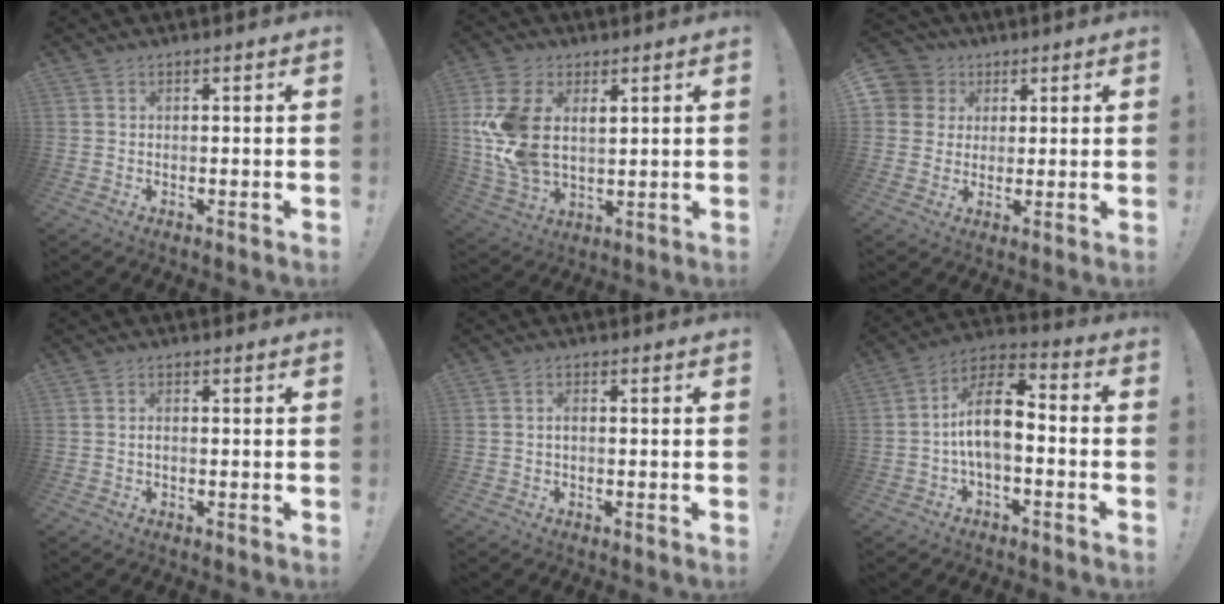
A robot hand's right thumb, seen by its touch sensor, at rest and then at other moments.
{"total": 15.0, "force": [4.2, 10.1, 10.3], "torque": [-0.194, -0.024, 0.081]}
{"total": 7.0, "force": [2.2, 6.4, 1.4], "torque": [-0.029, -0.010, 0.044]}
{"total": 1.1, "force": [-0.6, 0.3, 0.9], "torque": [-0.021, 0.004, -0.009]}
{"total": 1.5, "force": [-0.4, 0.6, 1.3], "torque": [-0.030, 0.006, -0.007]}
{"total": 13.1, "force": [-1.1, 6.3, 11.4], "torque": [-0.202, 0.018, -0.017]}